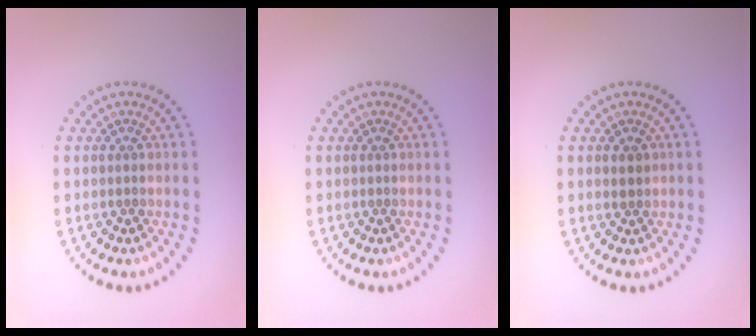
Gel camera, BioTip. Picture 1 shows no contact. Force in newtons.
{"total": 0.0}
{"total": 1.1, "press": 1.1, "slide": 0.3}